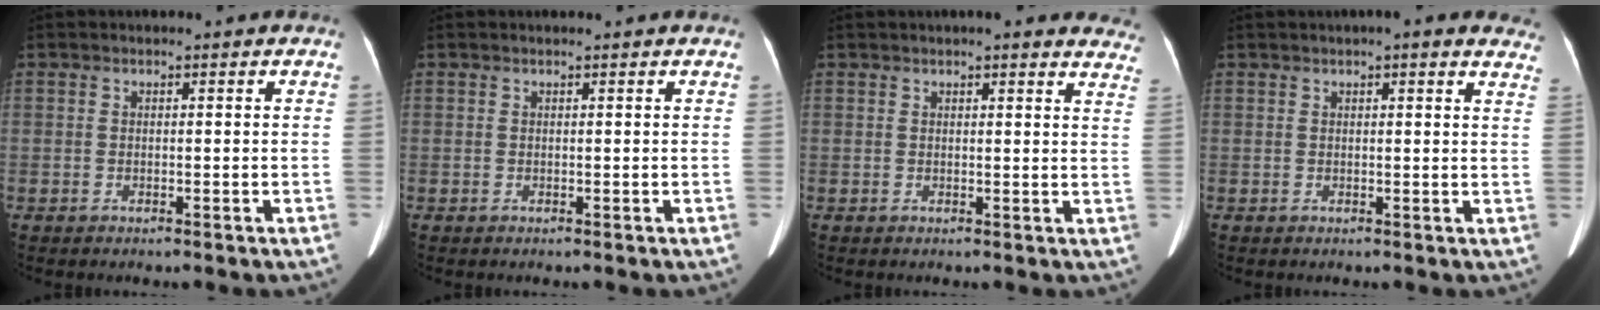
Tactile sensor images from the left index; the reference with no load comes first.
{"total": 0.6, "force": [0.5, -0.1, 0.2], "torque": [-0.004, 0.004, 0.012]}
{"total": 12.0, "force": [10.7, 2.2, 4.9], "torque": [-0.025, -0.005, 0.098]}
{"total": 8.0, "force": [6.4, 1.5, 4.6], "torque": [-0.040, 0.005, 0.055]}